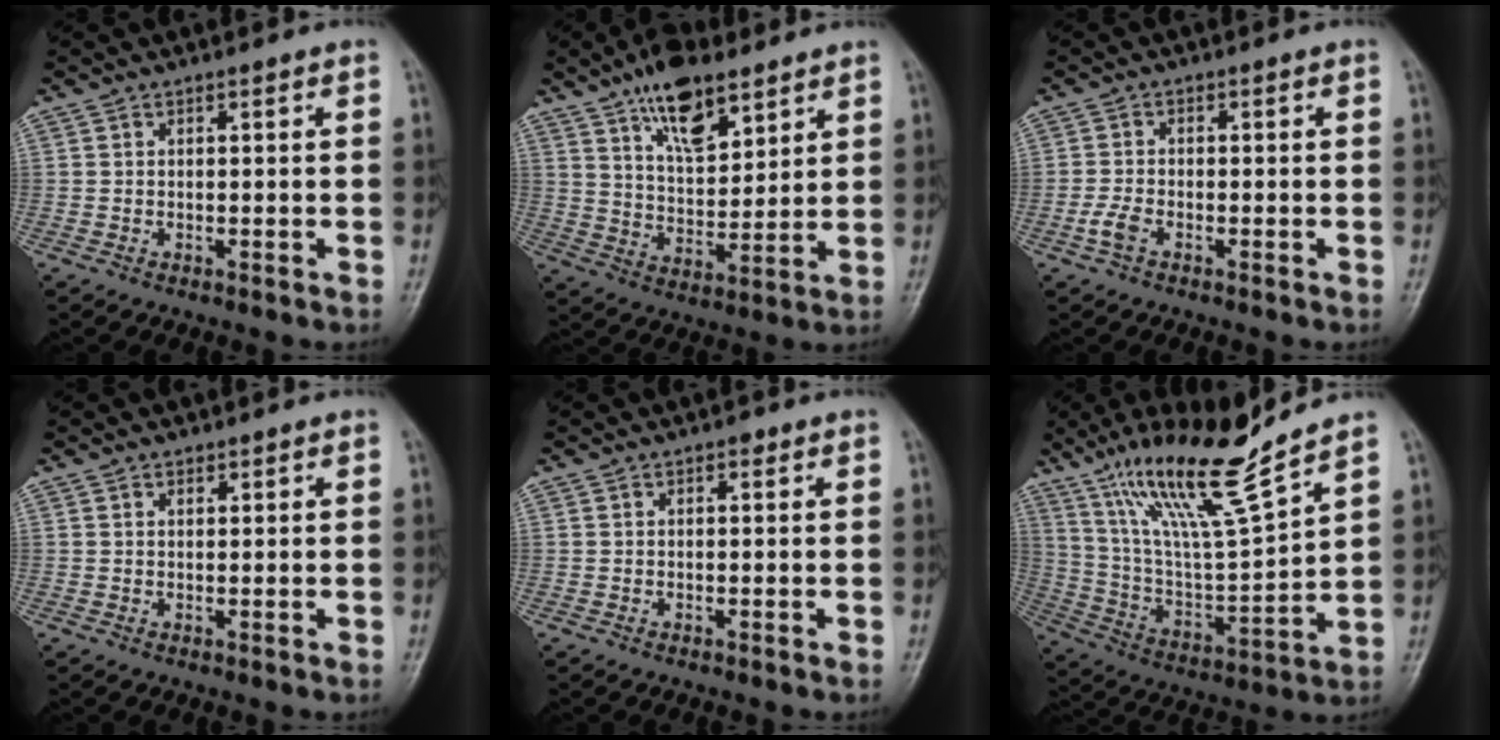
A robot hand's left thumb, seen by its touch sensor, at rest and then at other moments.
{"total": 13.0, "force": [8.1, 5.8, 8.4], "torque": [-0.112, -0.044, 0.142]}
{"total": 2.9, "force": [-1.4, 1.5, 1.9], "torque": [-0.048, 0.006, -0.032]}
{"total": 0.9, "force": [0.6, 0.6, 0.3], "torque": [0.002, -0.004, 0.007]}
{"total": 0.8, "force": [0.4, 0.5, 0.5], "torque": [0.000, 0.001, 0.001]}
{"total": 18.4, "force": [13.5, 1.4, 12.4], "torque": [-0.207, -0.072, 0.255]}